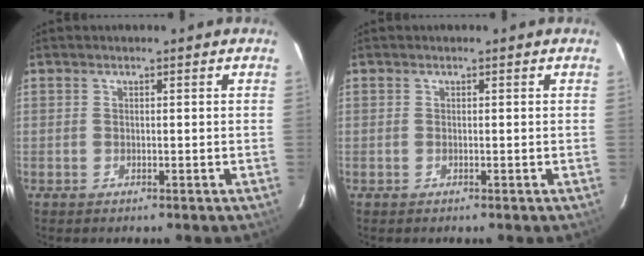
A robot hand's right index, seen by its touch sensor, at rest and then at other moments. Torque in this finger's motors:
{"motor_torque": [-0.02, -0.14, -0.07, 0.00]}